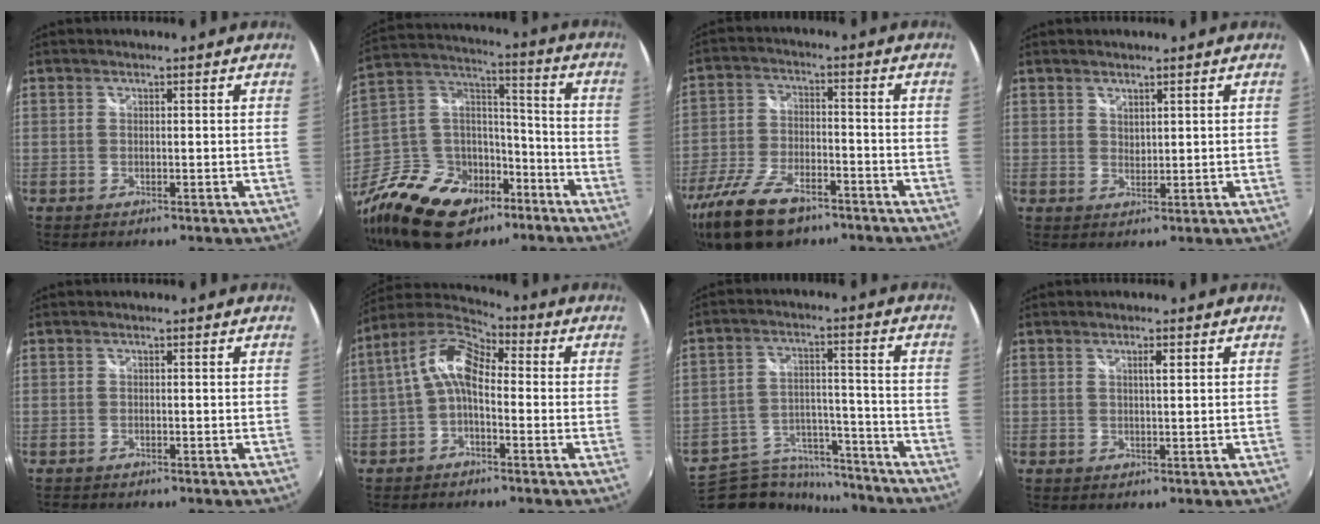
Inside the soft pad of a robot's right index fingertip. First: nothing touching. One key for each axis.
{"total": 25.6, "fx": -15.0, "fy": 15.5, "fz": 13.7, "tx": -0.321, "ty": 0.018, "tz": -0.242}
{"total": 16.0, "fx": -11.0, "fy": 7.1, "fz": 9.2, "tx": -0.210, "ty": -0.026, "tz": -0.197}
{"total": 1.8, "fx": 1.5, "fy": 0.9, "fz": 0.5, "tx": -0.003, "ty": 0.001, "tz": 0.026}
{"total": 0.5, "fx": -0.5, "fy": 0.2, "fz": 0.1, "tx": -0.005, "ty": 0.001, "tz": -0.008}
{"total": 8.9, "fx": -0.7, "fy": 4.8, "fz": 7.4, "tx": -0.154, "ty": 0.028, "tz": -0.021}
{"total": 20.3, "fx": -17.9, "fy": 7.9, "fz": 5.4, "tx": -0.111, "ty": 0.046, "tz": -0.263}
{"total": 1.8, "fx": 0.9, "fy": 0.1, "fz": 1.5, "tx": -0.024, "ty": 0.005, "tz": 0.017}